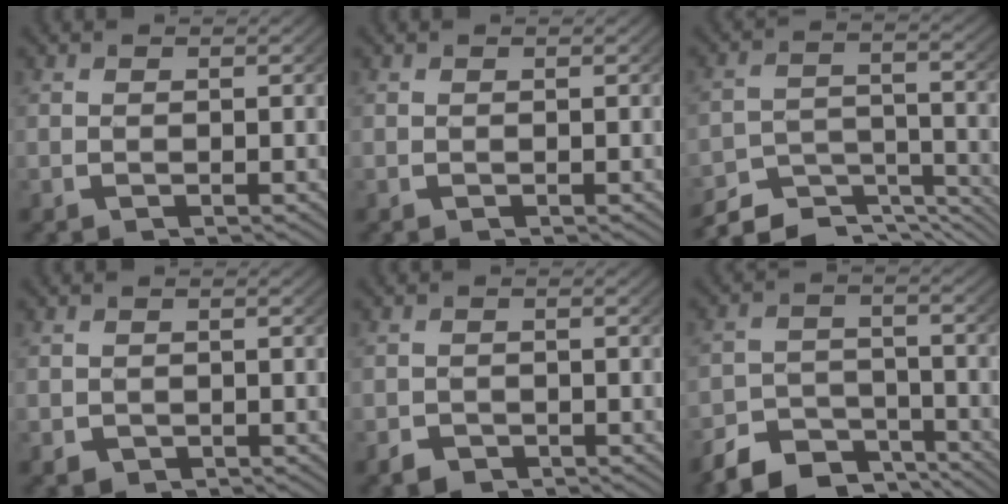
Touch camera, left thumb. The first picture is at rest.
{"total": 0.0}
{"total": 8.6, "force": [-7.6, 2.9, 2.9], "torque": [-0.037, -0.022, -0.123]}
{"total": 1.3, "force": [-0.6, 1.1, 0.2], "torque": [-0.006, -0.007, -0.006]}
{"total": 1.6, "force": [-1.3, 0.9, 0.1], "torque": [-0.003, -0.009, -0.020]}
{"total": 7.0, "force": [-5.5, 3.6, 2.4], "torque": [-0.032, -0.021, -0.094]}